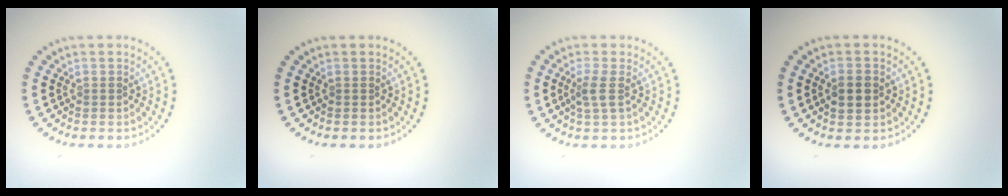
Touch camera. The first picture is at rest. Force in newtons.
{"total": 0.0}
{"total": 1.6, "press": 1.4, "slide": 0.8}
{"total": 2.5, "press": 2.5, "slide": 0.2}